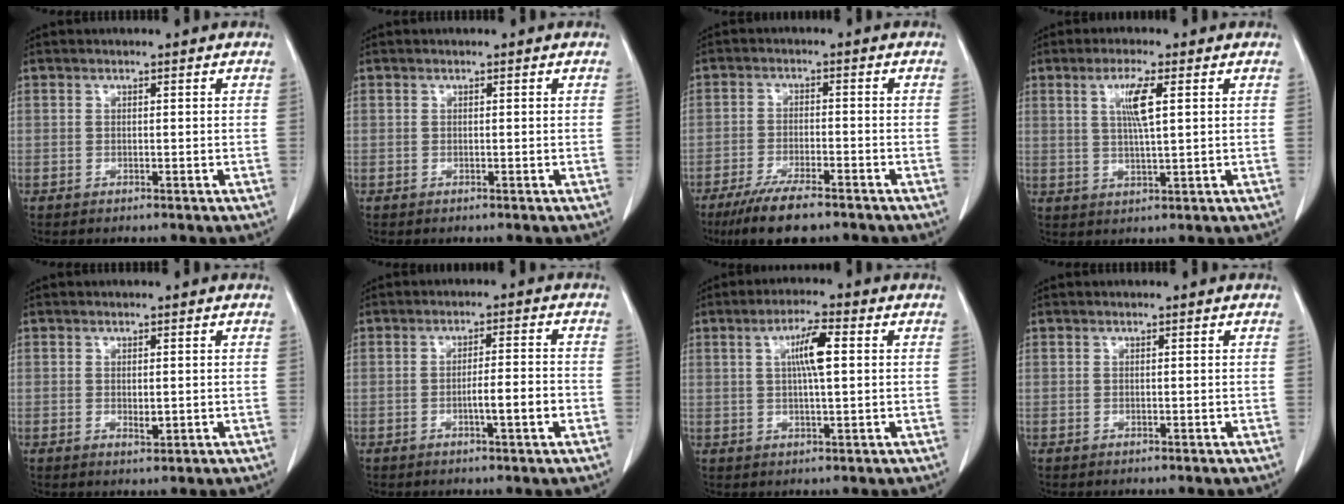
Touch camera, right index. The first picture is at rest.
{"total": 0.0}
{"total": 9.2, "force": [-7.1, 1.5, 5.7], "torque": [-0.098, -0.020, -0.115]}
{"total": 5.2, "force": [1.6, 0.2, 4.9], "torque": [-0.093, -0.001, 0.032]}
{"total": 1.4, "force": [-0.2, 0.6, 1.3], "torque": [-0.020, -0.004, 0.000]}
{"total": 4.6, "force": [-1.8, 0.1, 4.3], "torque": [-0.062, 0.001, -0.027]}
{"total": 5.6, "force": [1.2, 0.7, 5.4], "torque": [-0.098, 0.005, 0.022]}
{"total": 0.0}